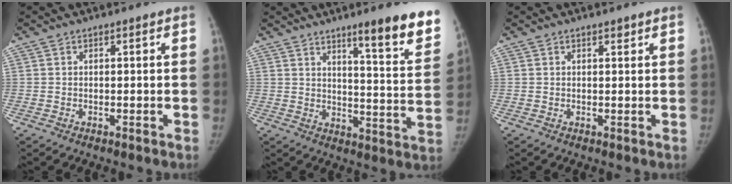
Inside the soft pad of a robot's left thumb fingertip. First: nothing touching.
{"total": 14.7, "force": [9.8, 1.7, 10.8], "torque": [-0.115, -0.069, 0.138]}
{"total": 0.8, "force": [0.6, 0.3, 0.4], "torque": [-0.006, -0.005, 0.010]}